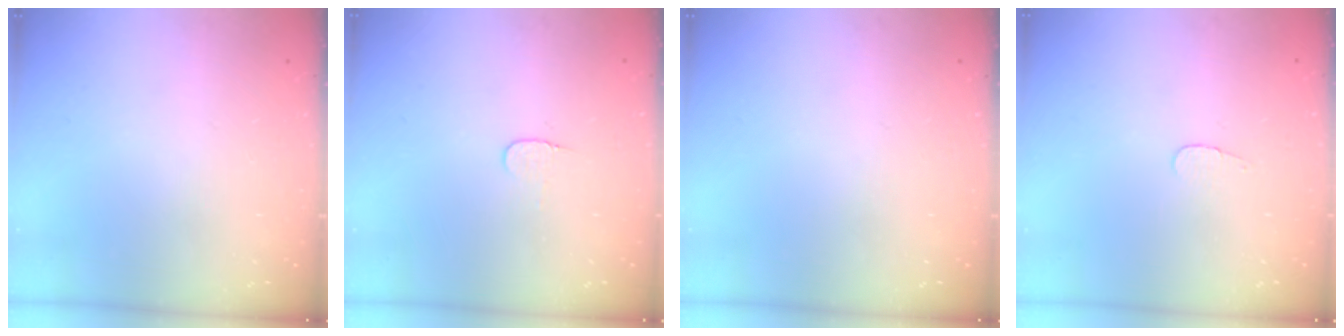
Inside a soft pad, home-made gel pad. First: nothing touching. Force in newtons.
{"total": 3.9, "press": 3.9, "slide": 0.2}
{"total": 0.0}
{"total": 2.8, "press": 2.8, "slide": 0.3}